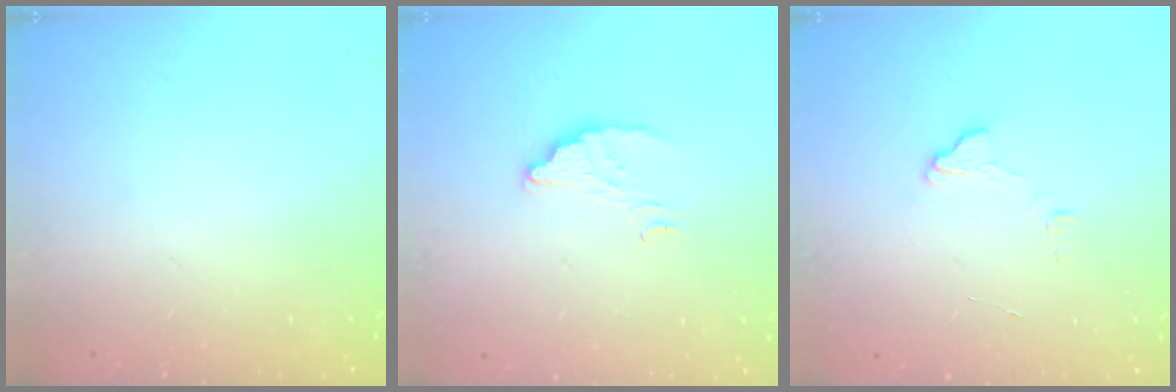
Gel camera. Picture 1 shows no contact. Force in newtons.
{"total": 4.0, "press": 4.0, "slide": 0.1}
{"total": 7.1, "press": 7.1, "slide": 0.5}